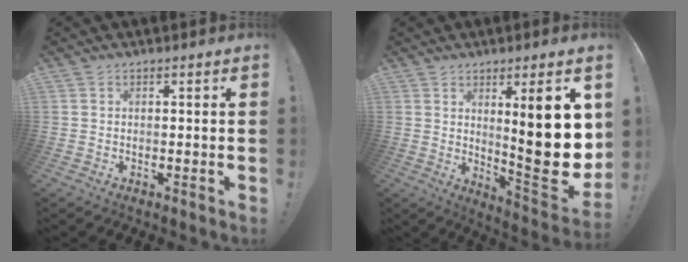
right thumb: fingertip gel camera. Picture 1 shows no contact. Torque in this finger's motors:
{"motor_torque": [1.52, 3.32, 0.29, 0.31, 0.14]}